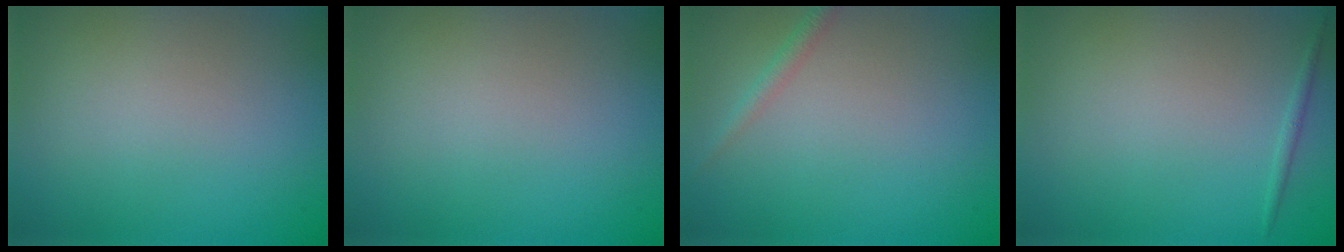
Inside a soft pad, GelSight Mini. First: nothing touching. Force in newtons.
{"total": 0.0}
{"total": 1.2, "press": 1.2, "slide": 0.1}
{"total": 0.6, "press": 0.6, "slide": 0.1}